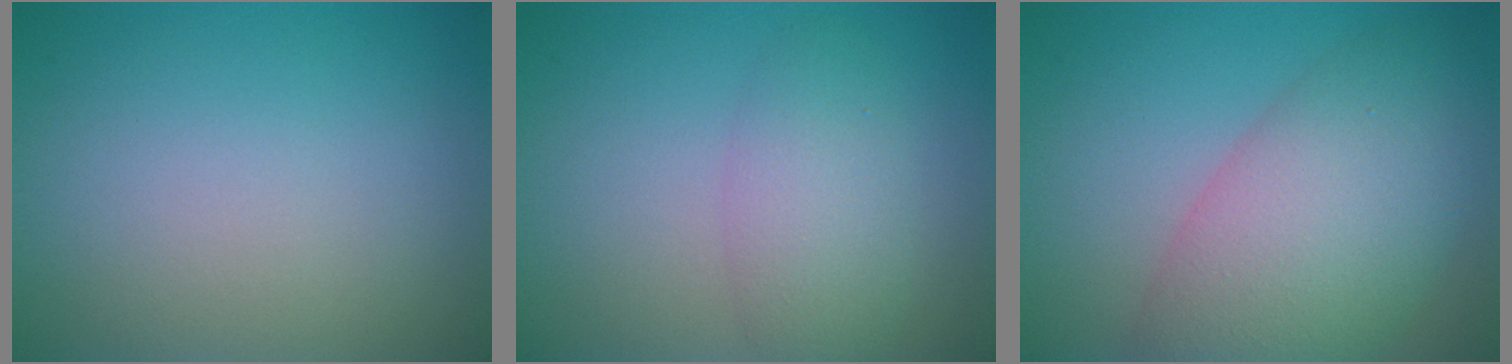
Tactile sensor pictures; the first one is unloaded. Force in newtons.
{"total": 2.4, "press": 2.4, "slide": 0.2}
{"total": 8.7, "press": 8.7, "slide": 0.2}